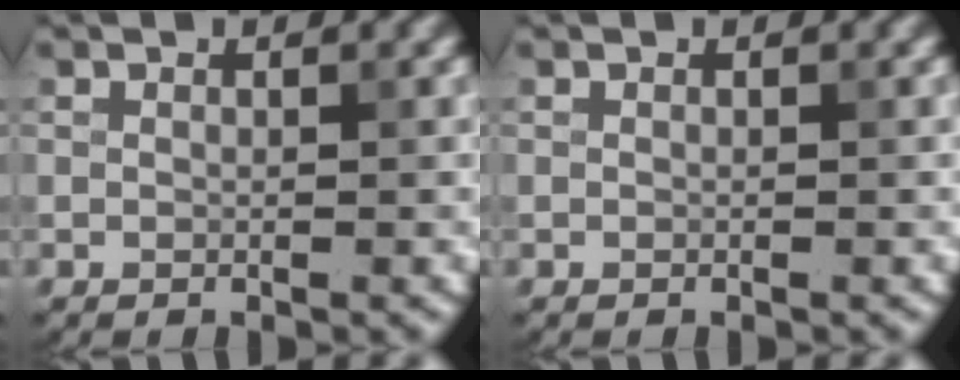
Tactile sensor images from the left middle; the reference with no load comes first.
{"total": 0.0}